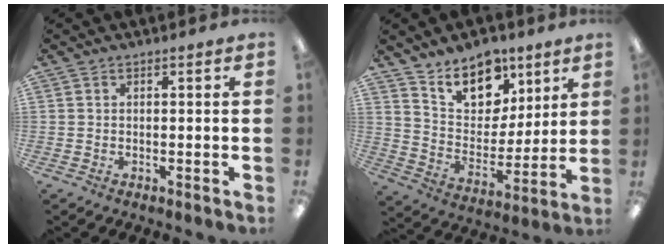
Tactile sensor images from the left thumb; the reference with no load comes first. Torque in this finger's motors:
{"motor_torque": [0.10, 0.57, -0.11, 0.04, 0.02]}